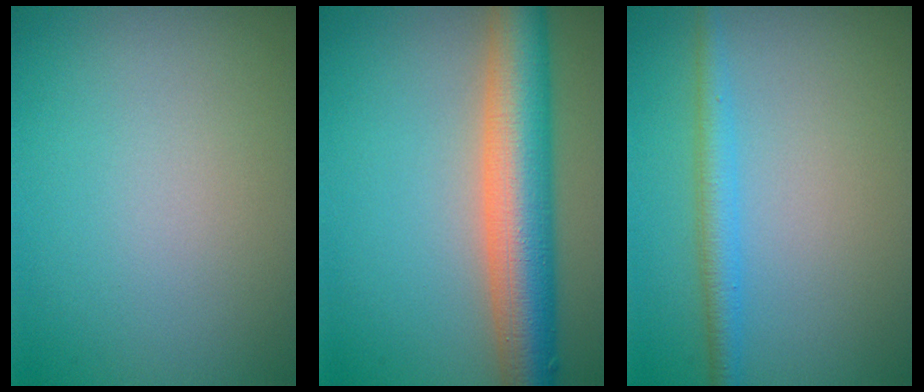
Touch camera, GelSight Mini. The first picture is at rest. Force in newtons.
{"total": 8.8, "press": 8.8, "slide": 0.1}
{"total": 2.4, "press": 2.4, "slide": 0.2}